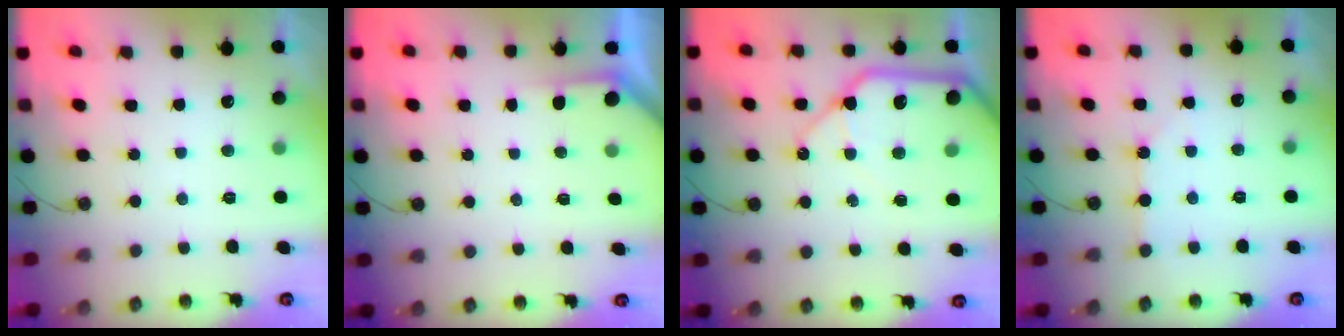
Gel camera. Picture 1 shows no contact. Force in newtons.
{"total": 2.2, "press": 2.2, "slide": 0.3}
{"total": 16.7, "press": 16.5, "slide": 2.8}
{"total": 2.7, "press": 2.7, "slide": 0.4}